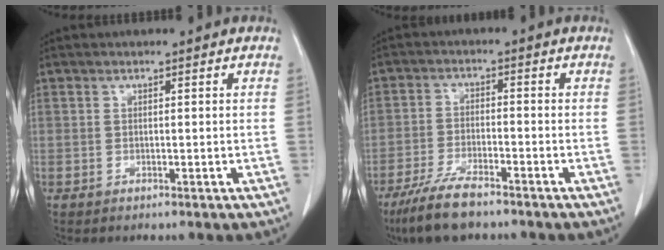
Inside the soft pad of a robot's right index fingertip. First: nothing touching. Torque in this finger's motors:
{"motor_torque": [-0.06, -0.11, -0.01, -0.03]}